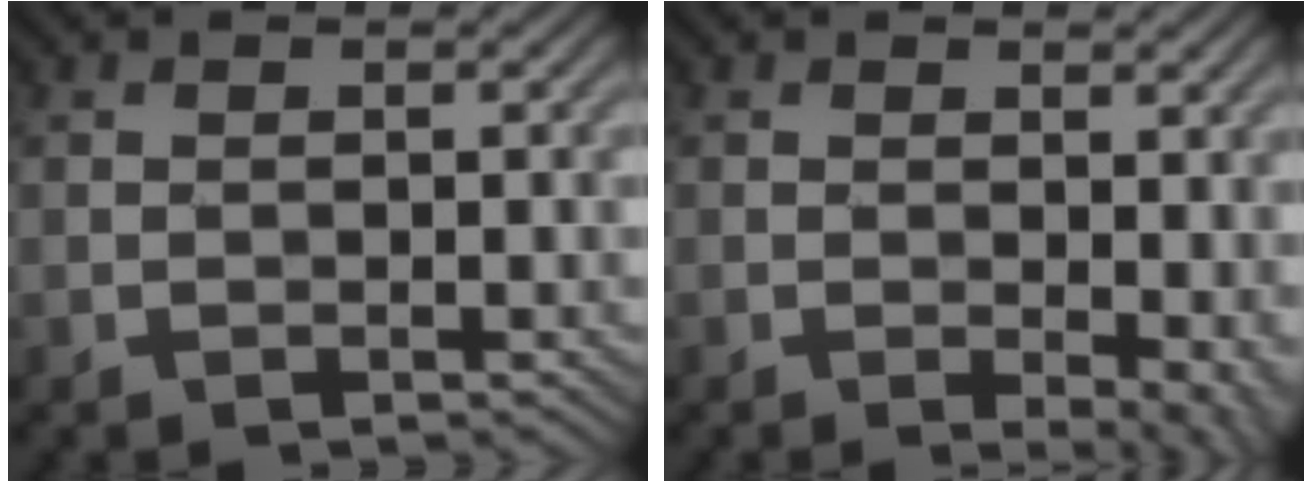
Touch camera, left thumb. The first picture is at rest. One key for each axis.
{"total": 3.7, "fx": -0.2, "fy": 1.6, "fz": 3.4, "tx": -0.041, "ty": -0.004, "tz": -0.001}